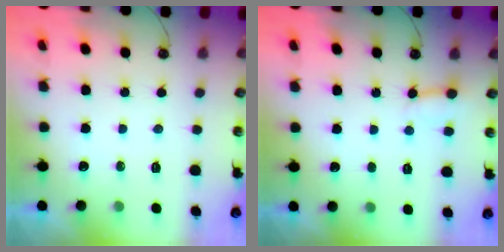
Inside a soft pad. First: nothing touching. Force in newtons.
{"total": 2.7, "press": 2.6, "slide": 0.6}